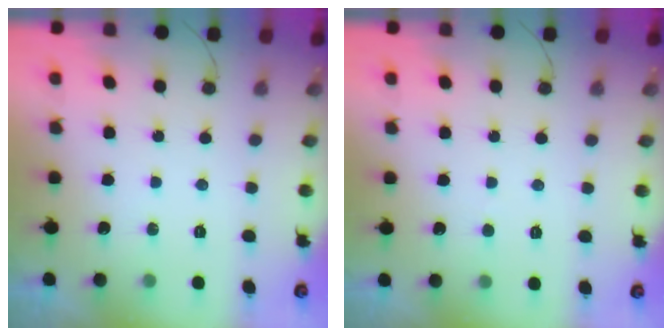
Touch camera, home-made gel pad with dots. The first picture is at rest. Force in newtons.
{"total": 2.5, "press": 2.5, "slide": 0.2}